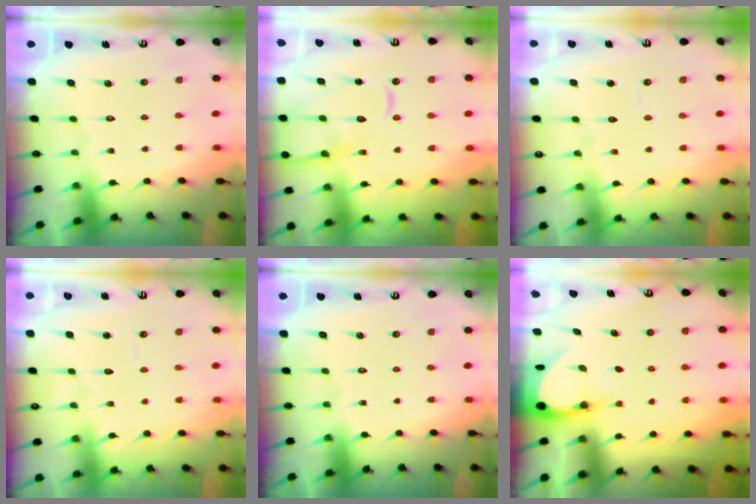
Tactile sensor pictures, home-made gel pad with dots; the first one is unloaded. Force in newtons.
{"total": 13.0, "press": 13.0, "slide": 1.3}
{"total": 2.8, "press": 2.8, "slide": 0.3}
{"total": 2.4, "press": 2.4, "slide": 0.3}
{"total": 0.0}
{"total": 3.3, "press": 3.2, "slide": 0.2}